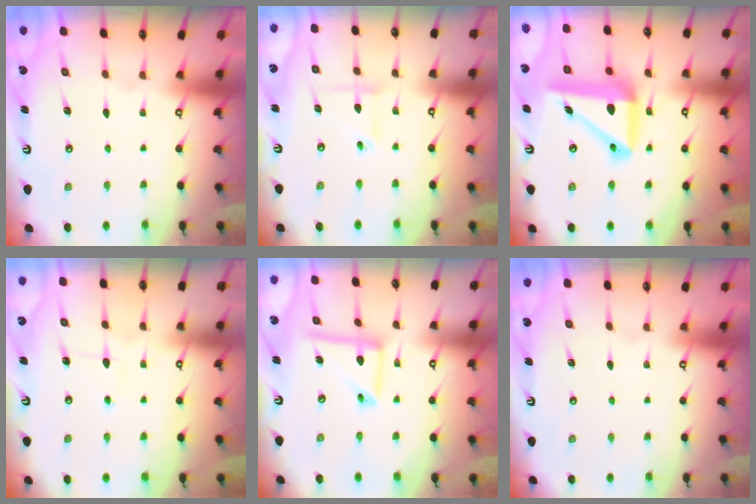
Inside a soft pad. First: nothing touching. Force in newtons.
{"total": 3.3, "press": 3.3, "slide": 0.2}
{"total": 16.8, "press": 16.6, "slide": 2.5}
{"total": 5.1, "press": 5.0, "slide": 0.6}
{"total": 10.5, "press": 10.5, "slide": 0.9}
{"total": 0.0}